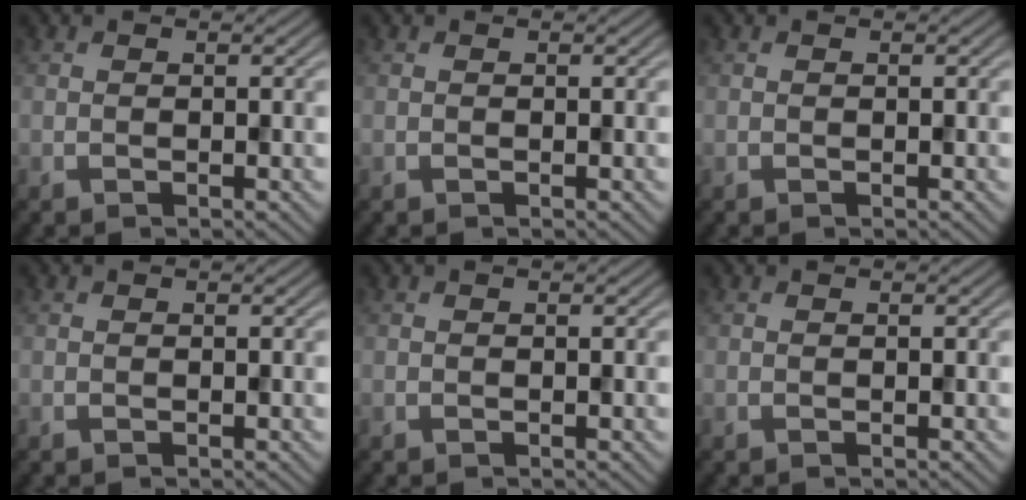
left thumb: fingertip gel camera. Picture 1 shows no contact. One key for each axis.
{"total": 0.0}
{"total": 0.0}
{"total": 0.0}
{"total": 0.0}
{"total": 0.0}